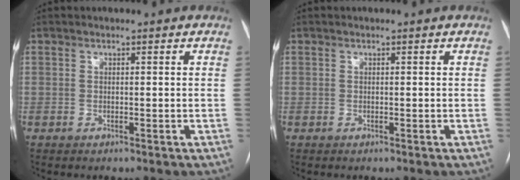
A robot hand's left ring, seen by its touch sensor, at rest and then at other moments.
{"total": 0.0}